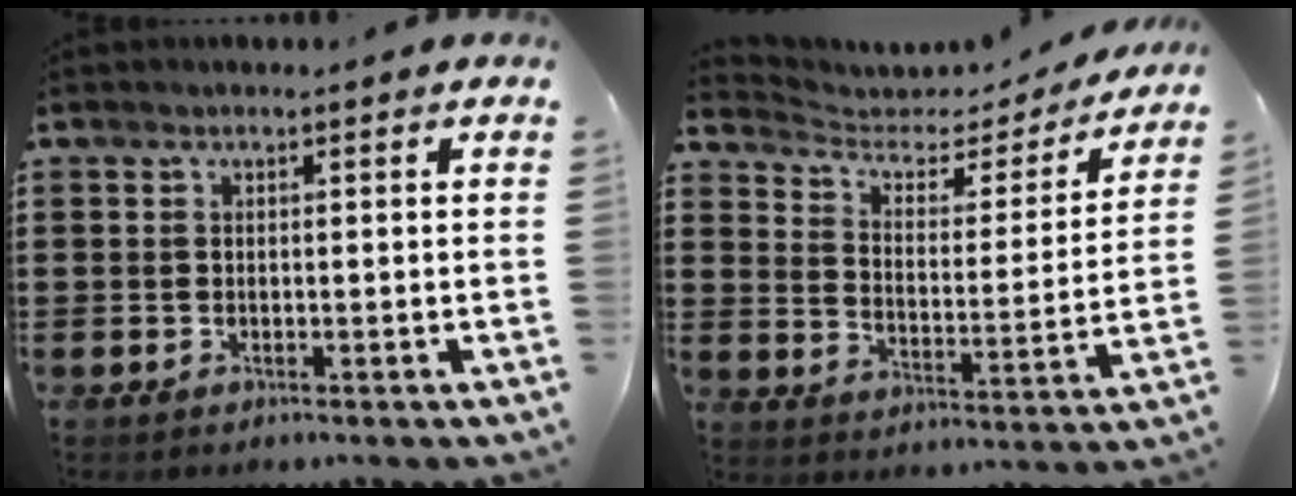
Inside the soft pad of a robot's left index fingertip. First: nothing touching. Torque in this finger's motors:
{"motor_torque": [0.98, -1.16, 0.05, 0.00]}